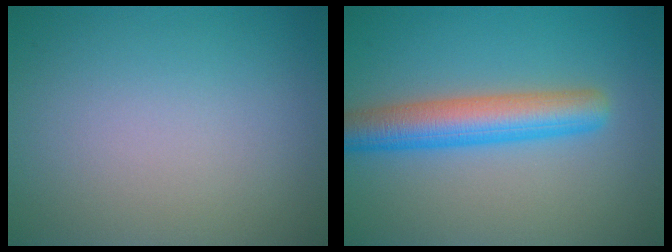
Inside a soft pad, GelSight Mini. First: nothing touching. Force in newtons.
{"total": 5.5, "press": 5.5, "slide": 0.1}